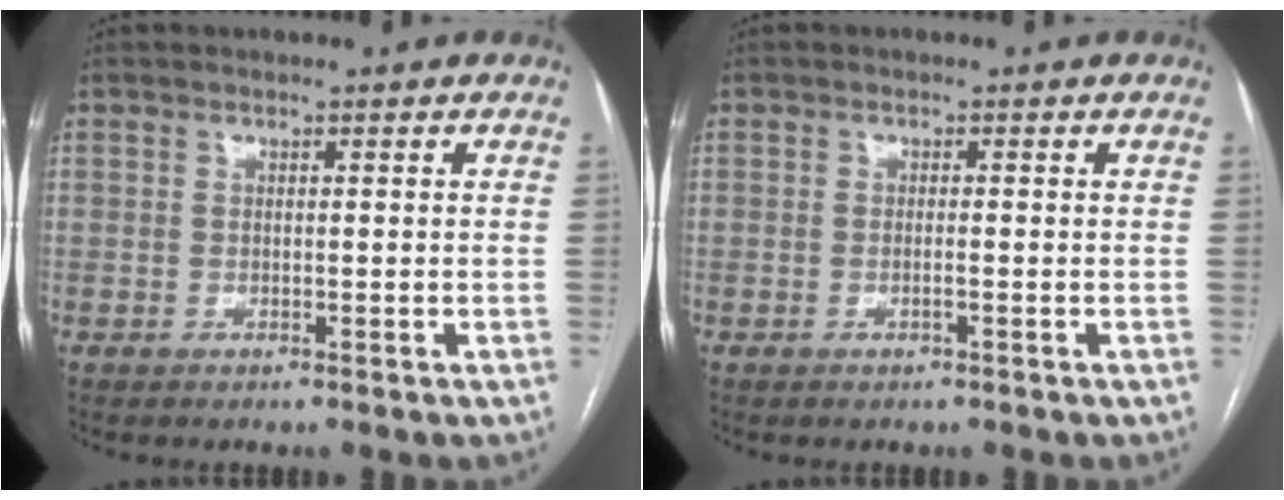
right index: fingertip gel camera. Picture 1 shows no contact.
{"total": 0.9, "force": [-0.3, 0.0, 0.8], "torque": [-0.016, 0.002, -0.004]}